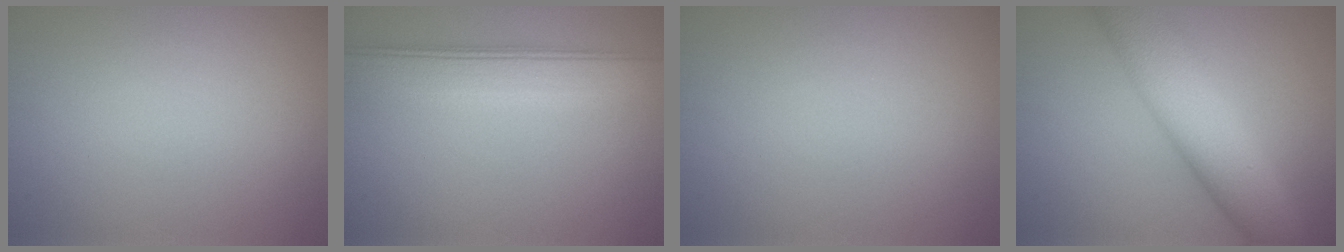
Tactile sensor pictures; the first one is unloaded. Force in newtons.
{"total": 5.5, "press": 5.5, "slide": 0.0}
{"total": 0.0}
{"total": 7.6, "press": 7.6, "slide": 0.2}